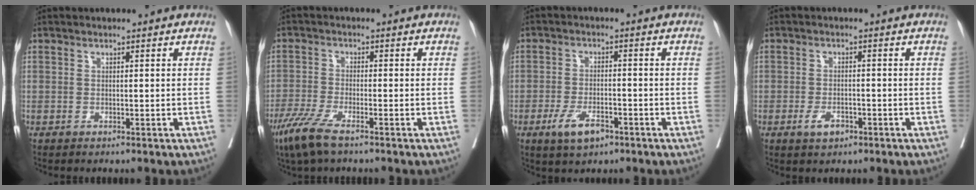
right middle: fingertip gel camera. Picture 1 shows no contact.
{"total": 6.1, "force": [-4.1, 0.8, 4.4], "torque": [-0.099, -0.016, -0.081]}
{"total": 5.5, "force": [-3.1, 2.1, 4.0], "torque": [-0.078, -0.004, -0.052]}
{"total": 3.0, "force": [-1.6, 1.5, 2.1], "torque": [-0.038, 0.001, -0.025]}